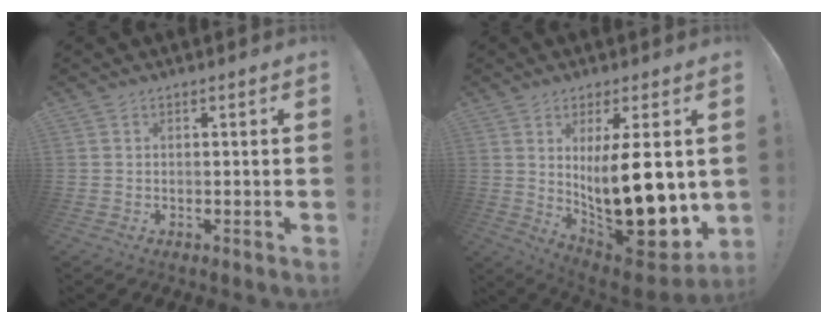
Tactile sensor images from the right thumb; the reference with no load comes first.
{"total": 20.3, "force": [2.0, 6.7, 19.1], "torque": [-0.295, -0.048, 0.042]}